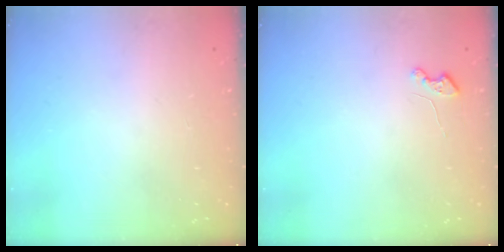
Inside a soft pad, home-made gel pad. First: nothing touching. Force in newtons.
{"total": 2.7, "press": 2.7, "slide": 0.4}